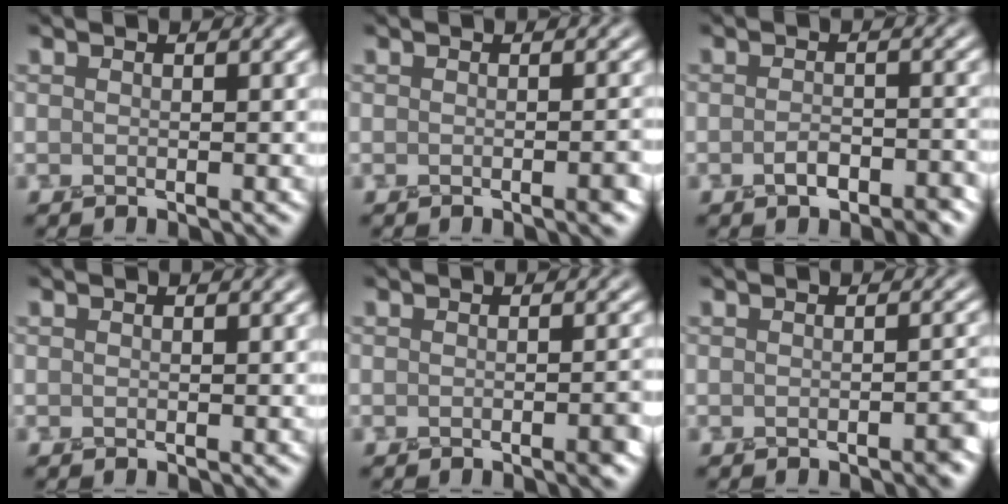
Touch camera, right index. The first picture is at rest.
{"total": 1.6, "force": [-0.6, 0.4, 1.4], "torque": [-0.015, 0.002, -0.010]}
{"total": 2.5, "force": [-1.5, 1.2, 1.5], "torque": [-0.024, 0.006, -0.024]}
{"total": 0.0}
{"total": 1.9, "force": [-0.8, 0.5, 1.6], "torque": [-0.018, 0.002, -0.015]}
{"total": 2.0, "force": [-1.0, 0.6, 1.7], "torque": [-0.019, 0.002, -0.018]}